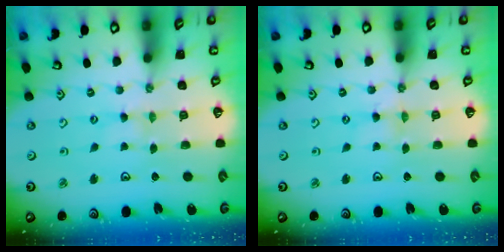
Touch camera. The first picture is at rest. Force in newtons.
{"total": 0.0}